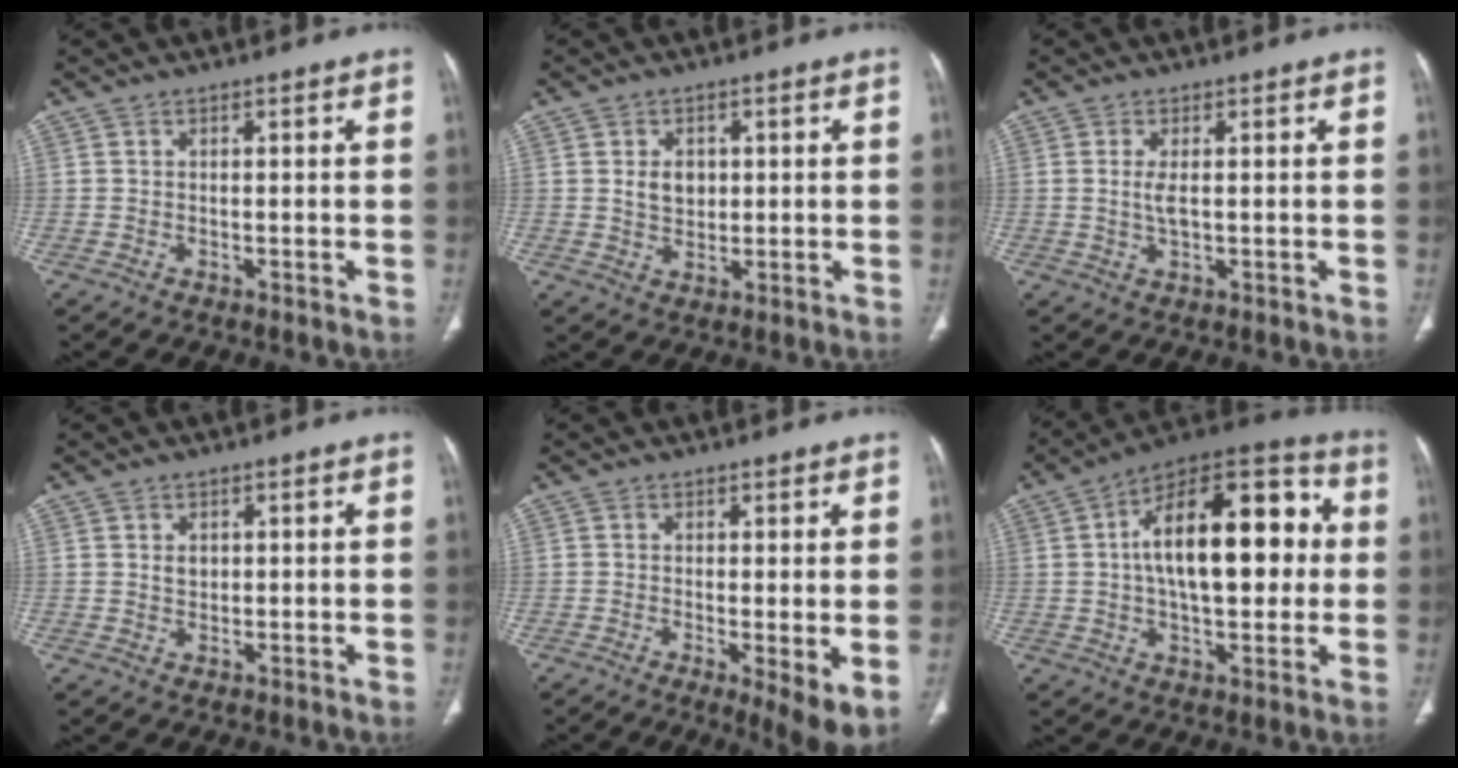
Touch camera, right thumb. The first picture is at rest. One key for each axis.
{"total": 4.3, "fx": 0.8, "fy": 3.3, "fz": 2.7, "tx": -0.026, "ty": -0.005, "tz": 0.017}
{"total": 2.8, "fx": 0.2, "fy": 1.0, "fz": 2.6, "tx": -0.063, "ty": -0.004, "tz": 0.007}
{"total": 1.7, "fx": 0.4, "fy": 1.3, "fz": 1.1, "tx": -0.010, "ty": -0.002, "tz": 0.009}
{"total": 6.8, "fx": -1.1, "fy": 1.6, "fz": 6.6, "tx": -0.104, "ty": -0.024, "tz": -0.018}
{"total": 21.9, "fx": 2.2, "fy": 10.7, "fz": 19.0, "tx": -0.267, "ty": 0.032, "tz": 0.026}